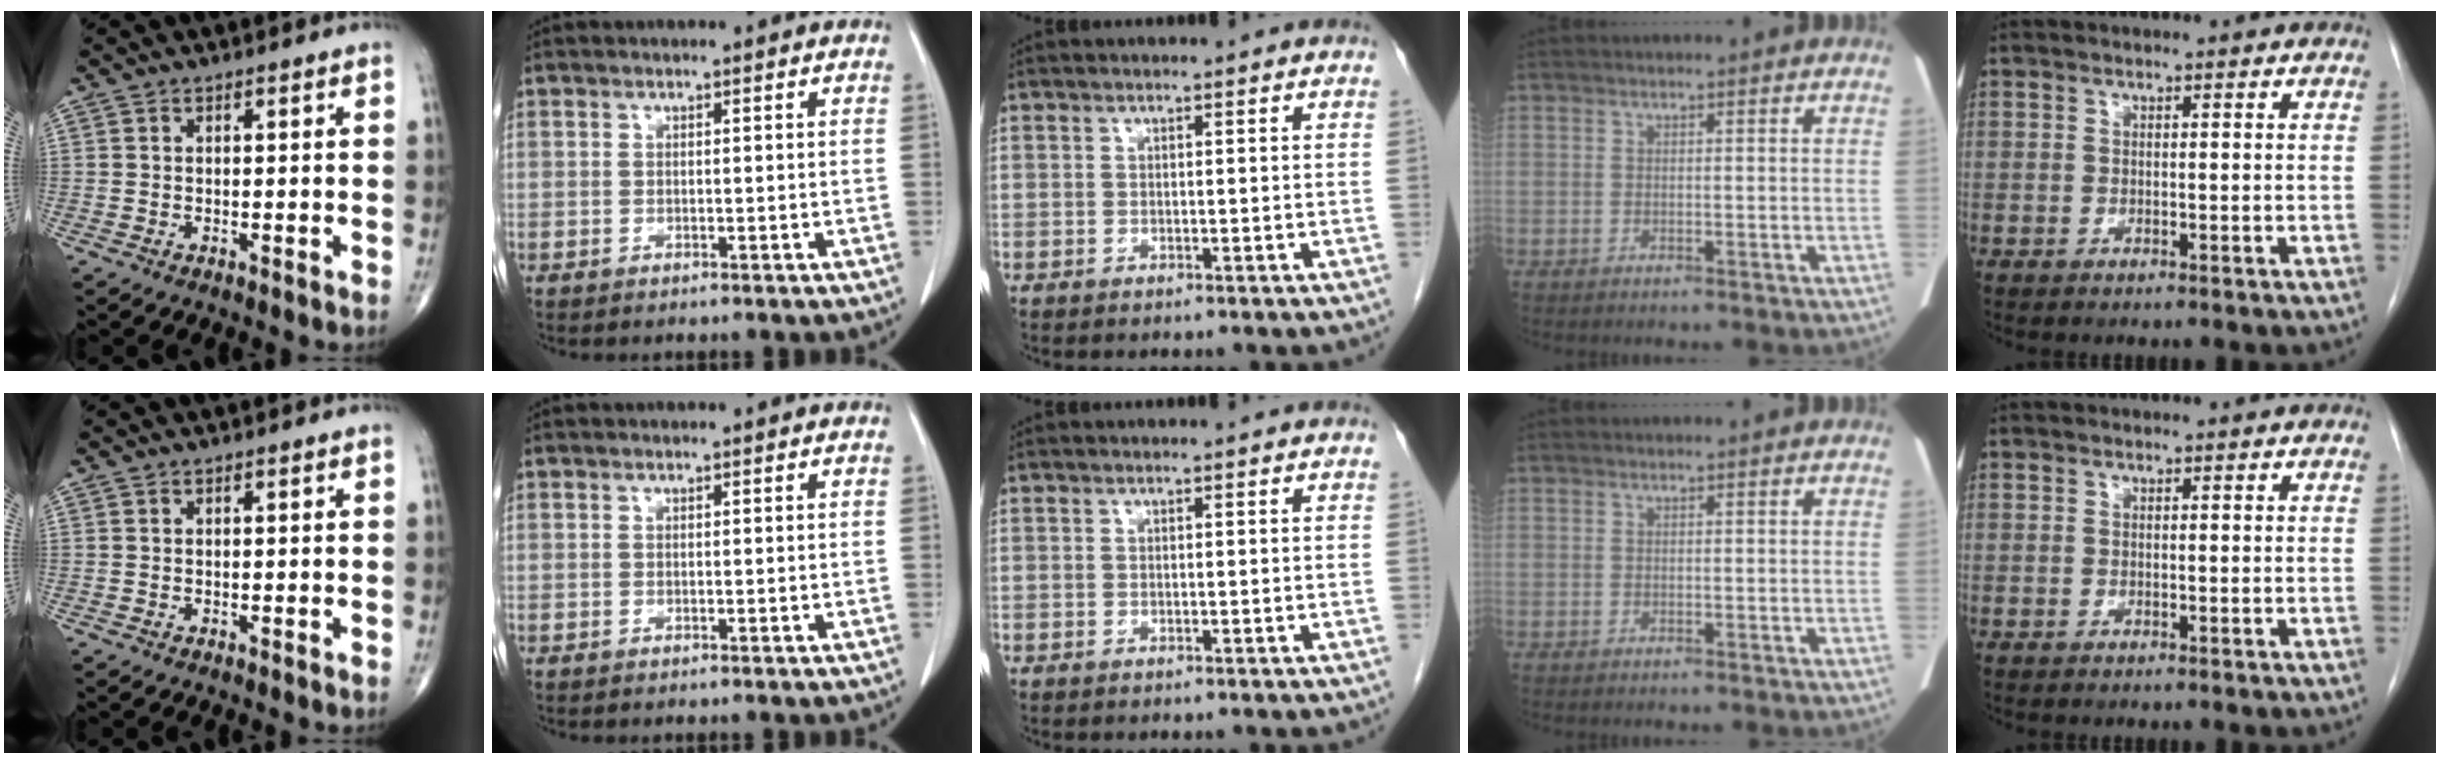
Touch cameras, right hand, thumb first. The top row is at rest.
{}